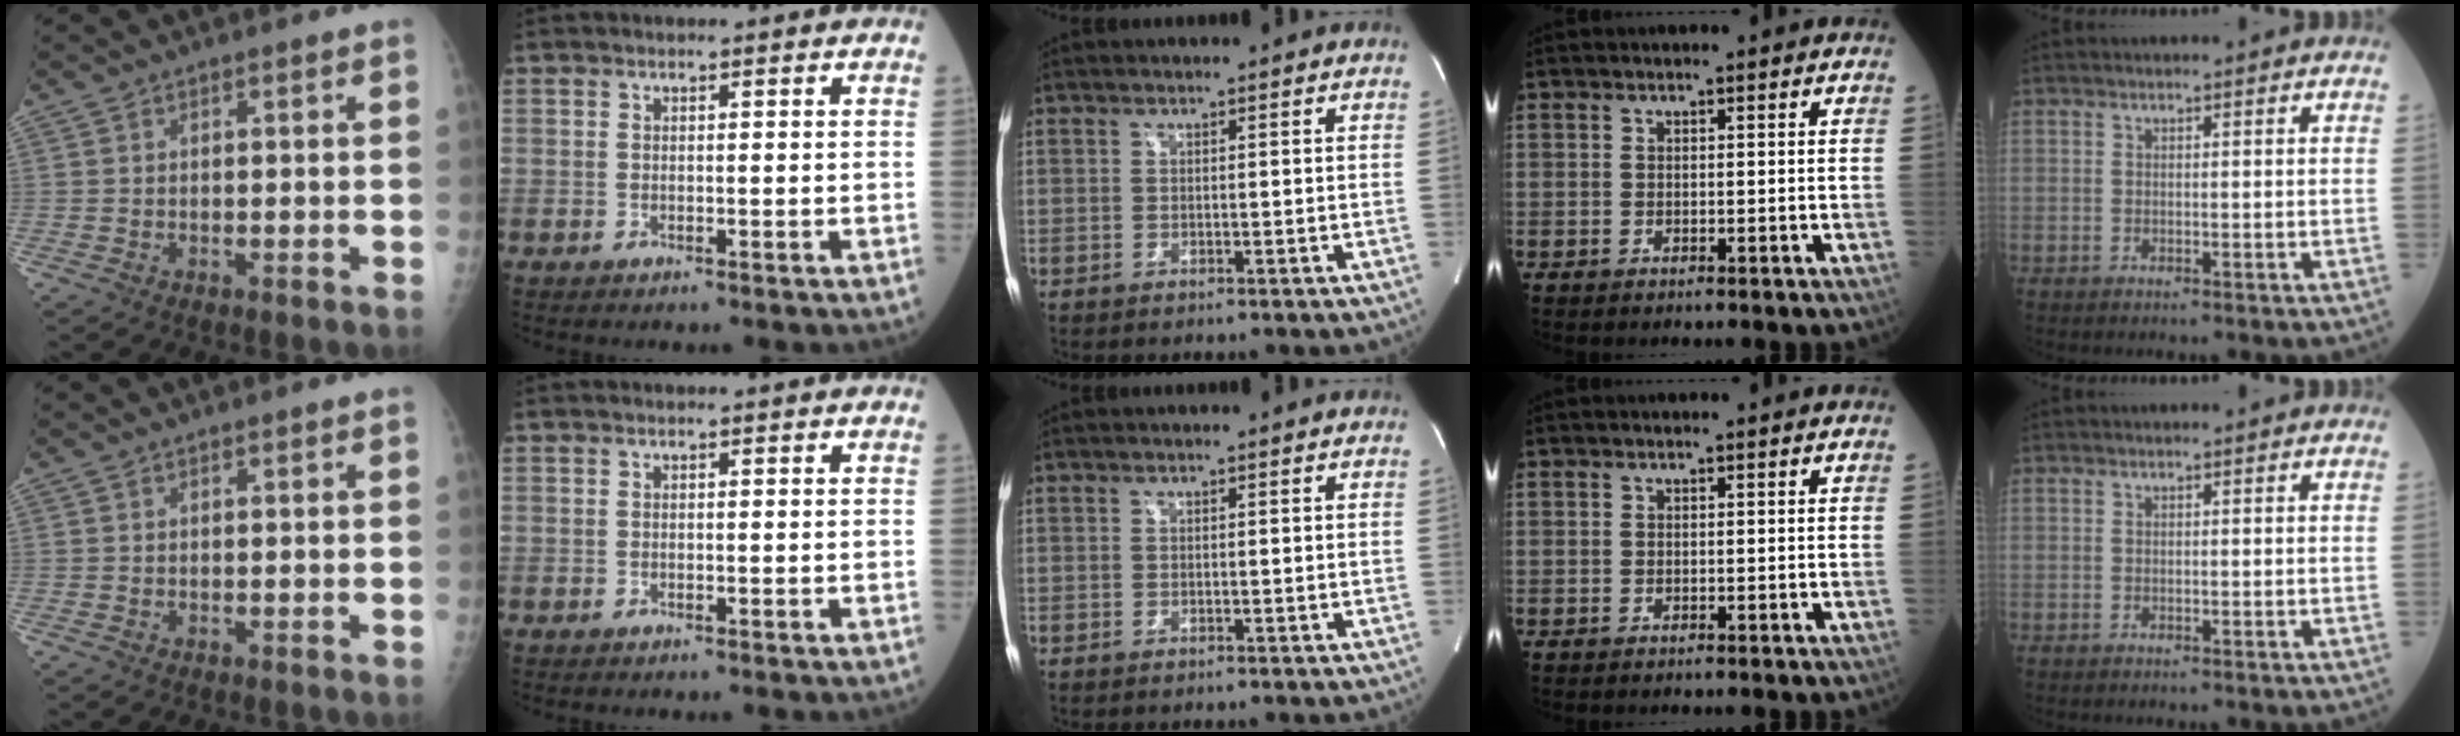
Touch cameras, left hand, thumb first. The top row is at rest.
{}